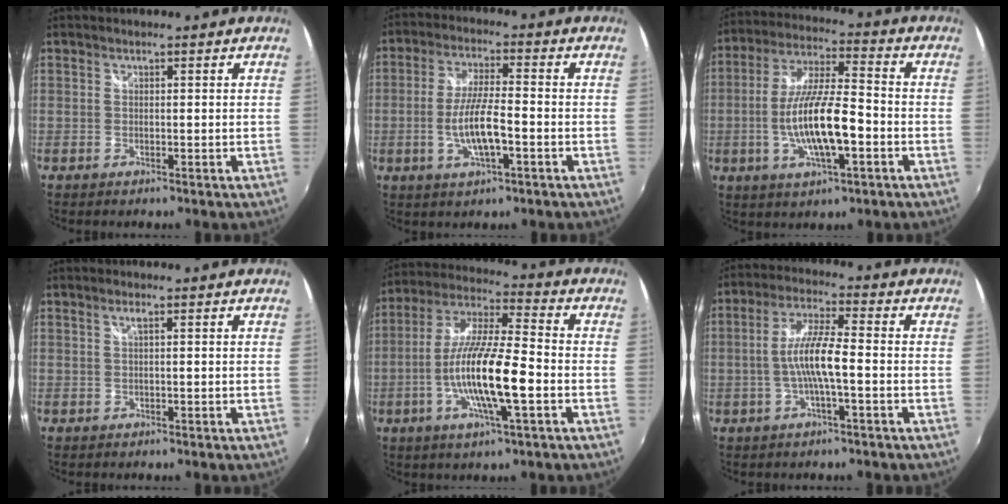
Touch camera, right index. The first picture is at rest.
{"total": 8.7, "force": [-2.6, 1.9, 8.1], "torque": [-0.160, -0.005, -0.048]}
{"total": 14.3, "force": [-3.8, 3.6, 13.3], "torque": [-0.263, -0.005, -0.067]}
{"total": 0.9, "force": [0.3, -0.2, 0.8], "torque": [-0.014, 0.003, 0.003]}
{"total": 15.5, "force": [-4.2, 2.3, 14.8], "torque": [-0.287, -0.007, -0.082]}
{"total": 8.1, "force": [-1.9, 0.8, 7.8], "torque": [-0.161, 0.006, -0.035]}